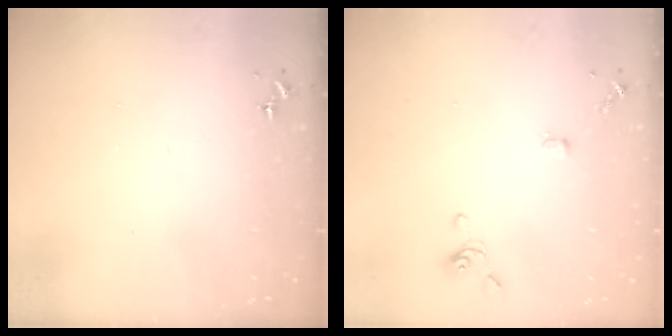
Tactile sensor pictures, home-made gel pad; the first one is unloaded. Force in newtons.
{"total": 3.9, "press": 3.8, "slide": 0.9}